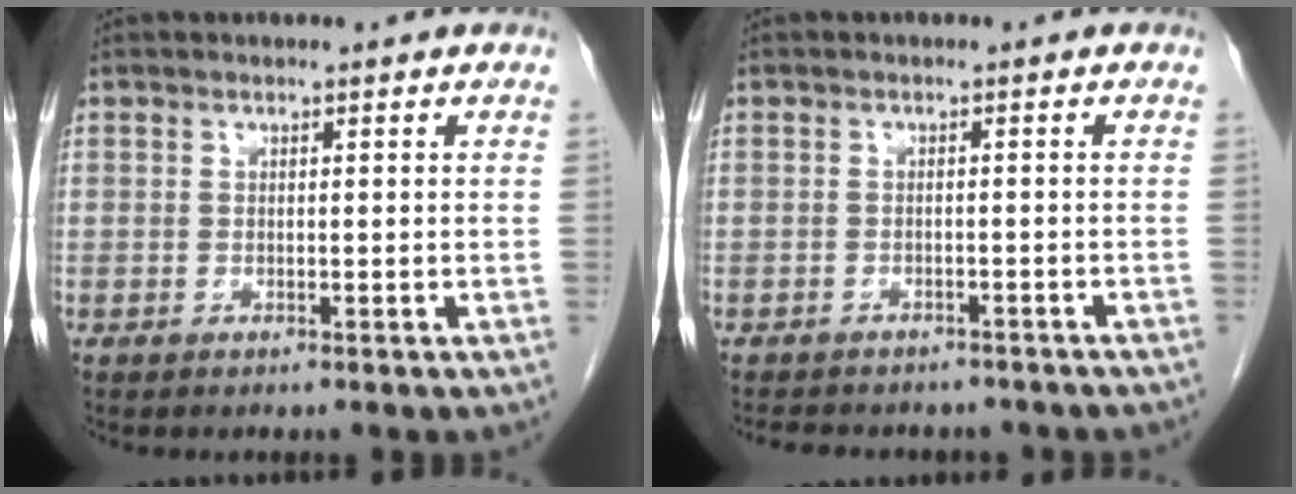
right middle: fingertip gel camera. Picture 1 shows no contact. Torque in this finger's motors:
{"motor_torque": [1.11, -1.03, 0.06, 0.06]}